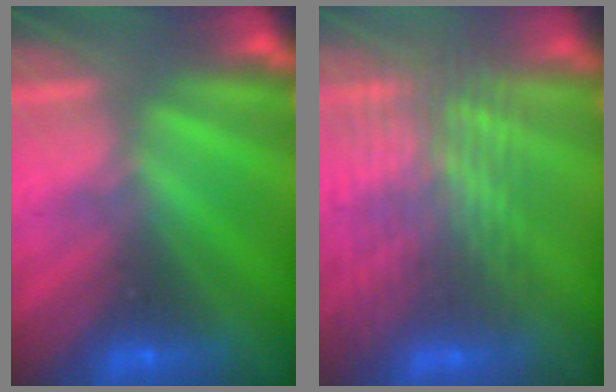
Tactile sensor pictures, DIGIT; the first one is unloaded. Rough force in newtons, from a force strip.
{"total": 3.4}